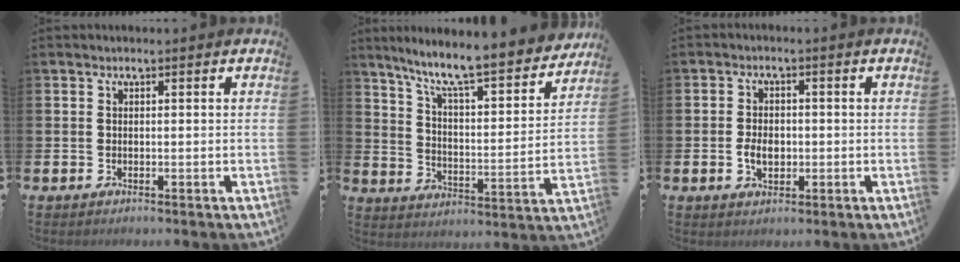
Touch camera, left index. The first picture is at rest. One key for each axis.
{"total": 9.1, "fx": 8.1, "fy": 0.9, "fz": 4.0, "tx": -0.107, "ty": -0.063, "tz": 0.131}
{"total": 3.3, "fx": -0.5, "fy": 2.3, "fz": 2.4, "tx": -0.030, "ty": -0.001, "tz": -0.014}